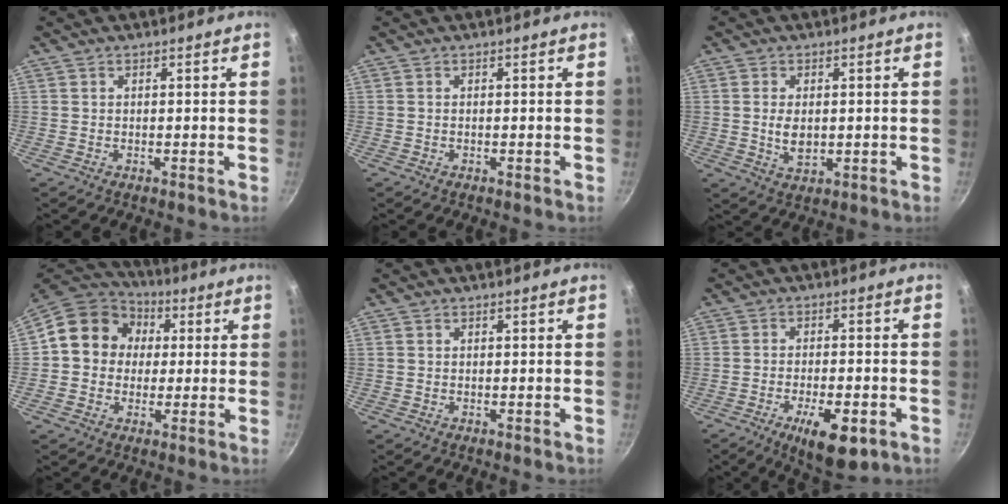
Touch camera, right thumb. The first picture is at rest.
{"total": 0.0}
{"total": 4.7, "force": [0.1, 2.9, 3.7], "torque": [-0.066, -0.008, 0.007]}
{"total": 13.1, "force": [2.1, 11.5, 5.9], "torque": [-0.065, 0.023, 0.015]}
{"total": 0.0}
{"total": 10.3, "force": [-4.6, 3.8, 8.4], "torque": [-0.126, 0.011, -0.063]}